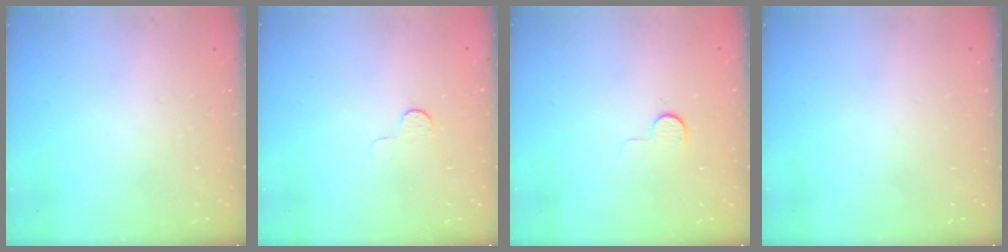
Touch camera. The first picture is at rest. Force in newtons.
{"total": 3.8, "press": 3.7, "slide": 0.3}
{"total": 5.7, "press": 5.7, "slide": 0.6}
{"total": 0.0}